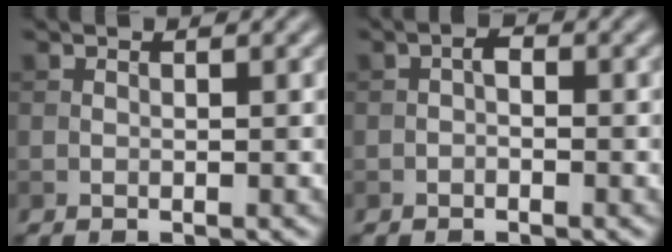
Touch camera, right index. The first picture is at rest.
{"total": 1.1, "force": [-0.5, 0.6, 0.8], "torque": [-0.012, 0.003, -0.011]}